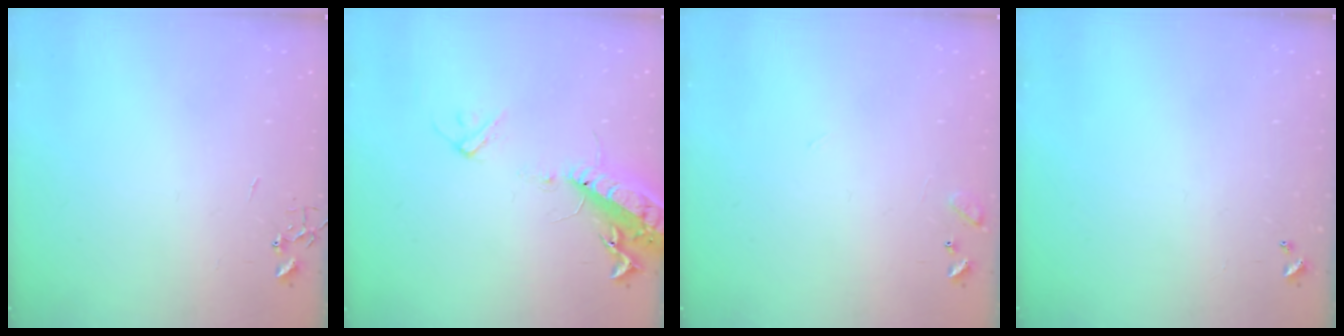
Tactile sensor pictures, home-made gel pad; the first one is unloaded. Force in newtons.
{"total": 15.6, "press": 15.2, "slide": 3.5}
{"total": 8.4, "press": 8.4, "slide": 0.5}
{"total": 0.0}